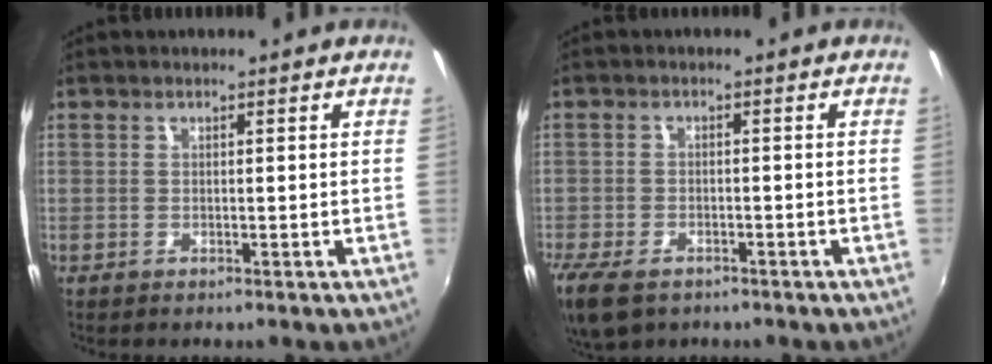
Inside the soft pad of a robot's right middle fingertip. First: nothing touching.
{"total": 9.2, "force": [-6.2, 4.6, 5.0], "torque": [-0.133, -0.033, -0.115]}